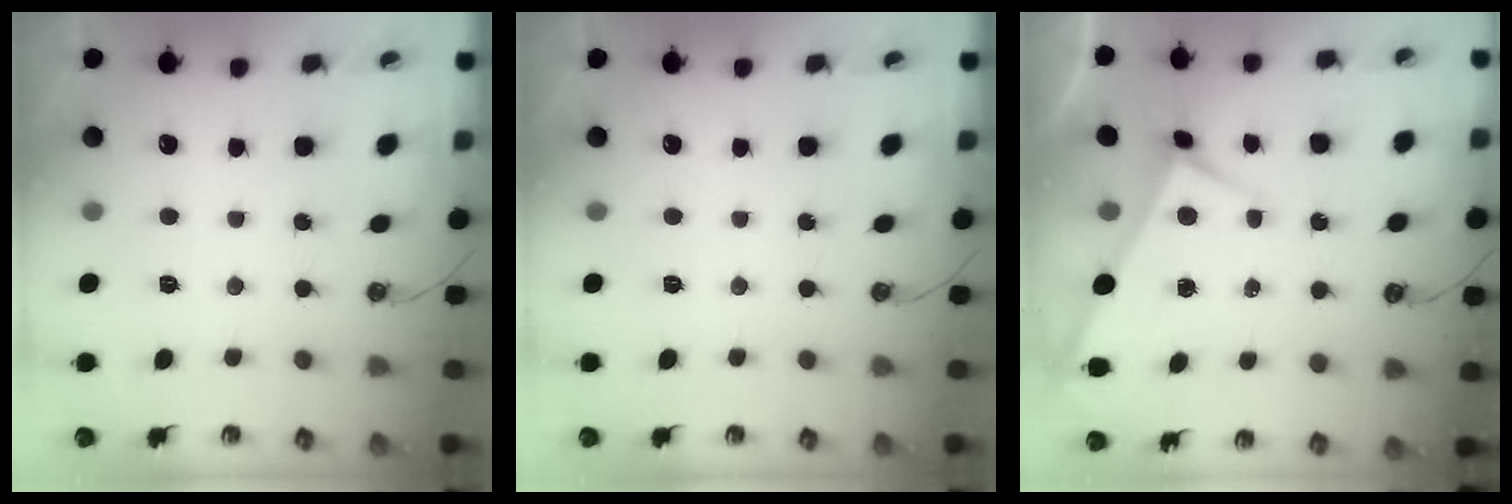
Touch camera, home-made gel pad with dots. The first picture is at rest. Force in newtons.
{"total": 0.0}
{"total": 3.6, "press": 3.6, "slide": 0.2}